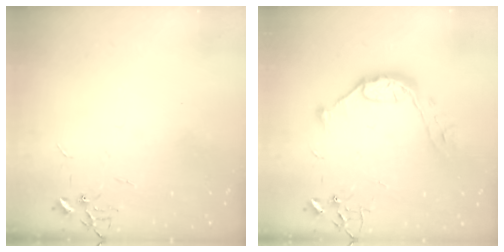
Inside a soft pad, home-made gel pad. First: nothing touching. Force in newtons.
{"total": 10.2, "press": 10.2, "slide": 1.0}